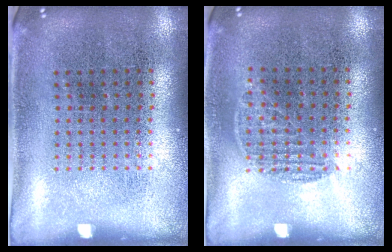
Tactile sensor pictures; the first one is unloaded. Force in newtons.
{"total": 0.8, "press": 0.6, "slide": 0.5}